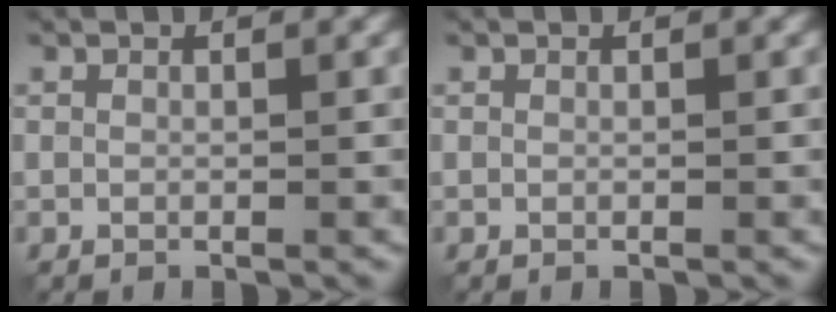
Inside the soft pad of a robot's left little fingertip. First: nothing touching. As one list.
[{"total": 0.0}]